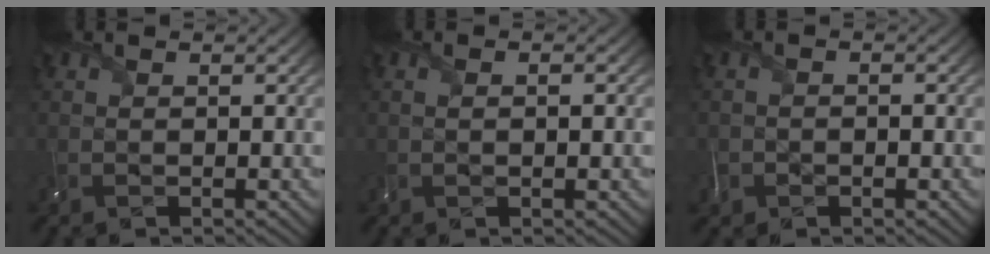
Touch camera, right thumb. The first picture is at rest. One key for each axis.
{"total": 1.6, "fx": -0.5, "fy": 0.4, "fz": 1.5, "tx": -0.021, "ty": -0.004, "tz": -0.004}
{"total": 1.7, "fx": -1.3, "fy": 1.0, "fz": 0.3, "tx": 0.006, "ty": -0.008, "tz": -0.023}